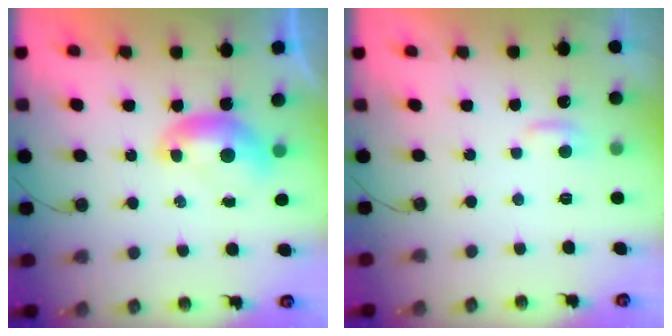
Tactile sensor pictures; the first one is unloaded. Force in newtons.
{"total": 2.0, "press": 2.0, "slide": 0.3}